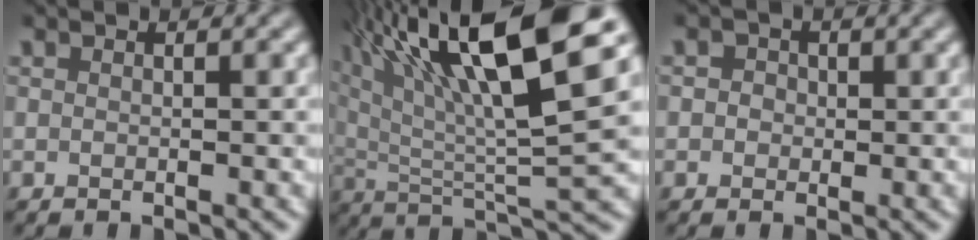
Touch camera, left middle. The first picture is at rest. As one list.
[{"total": 15.6, "force": [7.2, 3.7, 13.4], "torque": [-0.237, 0.021, 0.122]}, {"total": 1.9, "force": [0.4, 1.7, 0.6], "torque": [0.007, 0.007, -0.014]}]